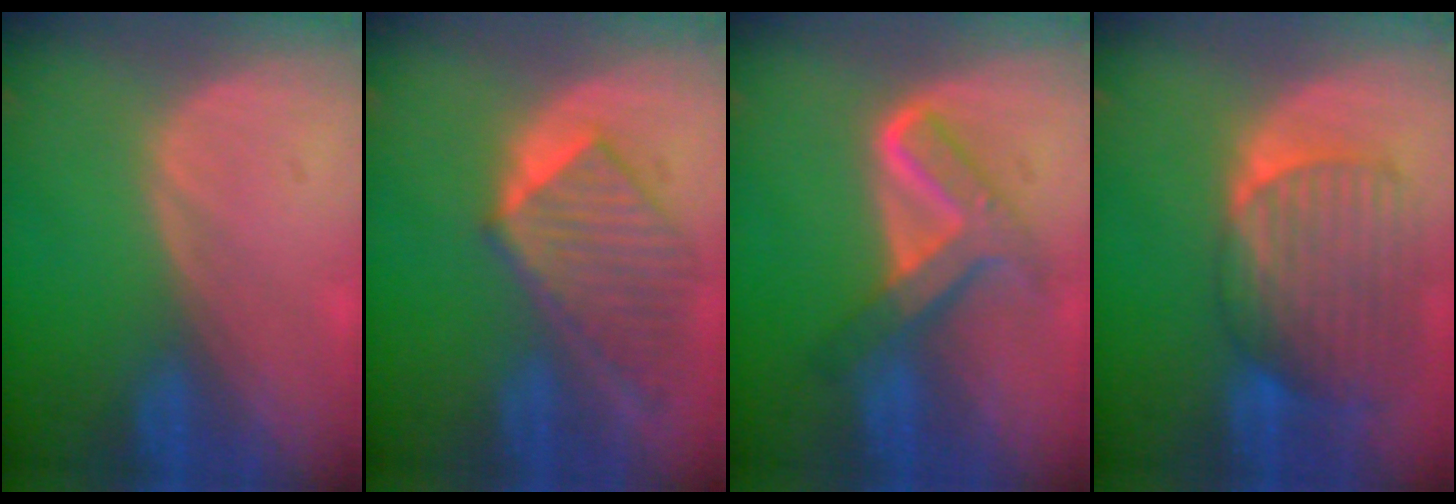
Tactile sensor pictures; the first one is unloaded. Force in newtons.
{"total": 8.0, "press": 7.5, "slide": 2.7}
{"total": 6.4, "press": 6.4, "slide": 0.4}
{"total": 9.9, "press": 8.5, "slide": 5.0}